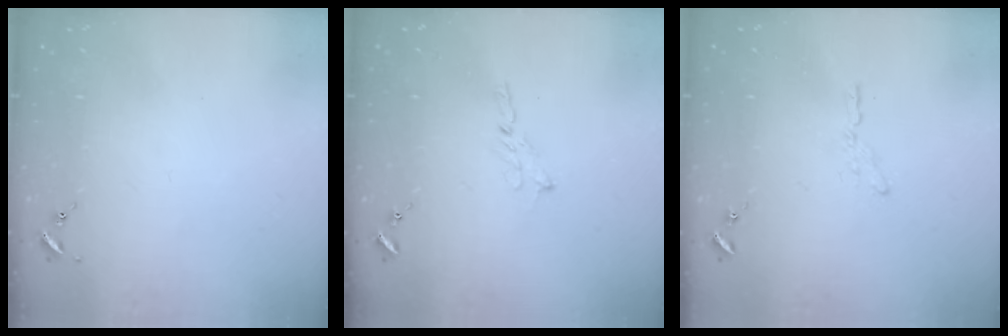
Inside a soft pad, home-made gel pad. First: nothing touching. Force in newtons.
{"total": 4.0, "press": 4.0, "slide": 0.2}
{"total": 3.1, "press": 3.1, "slide": 0.3}